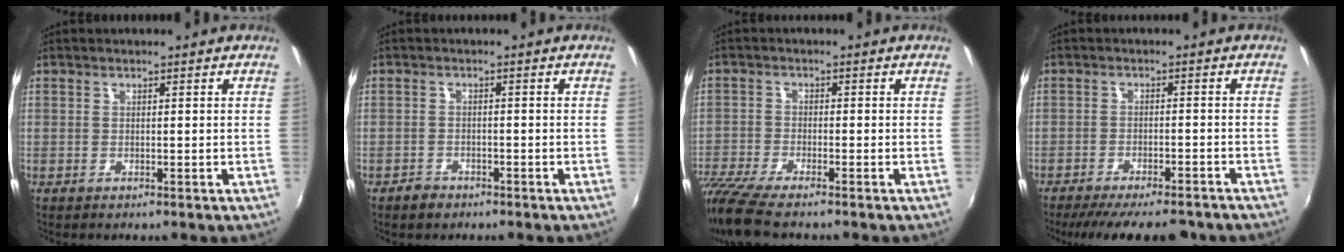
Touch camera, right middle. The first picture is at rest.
{"total": 2.3, "force": [-1.9, 1.3, 0.5], "torque": [-0.015, 0.002, -0.031]}
{"total": 10.0, "force": [-8.4, 1.3, 5.2], "torque": [-0.131, -0.039, -0.158]}
{"total": 14.6, "force": [-12.3, 3.6, 7.0], "torque": [-0.139, -0.029, -0.171]}